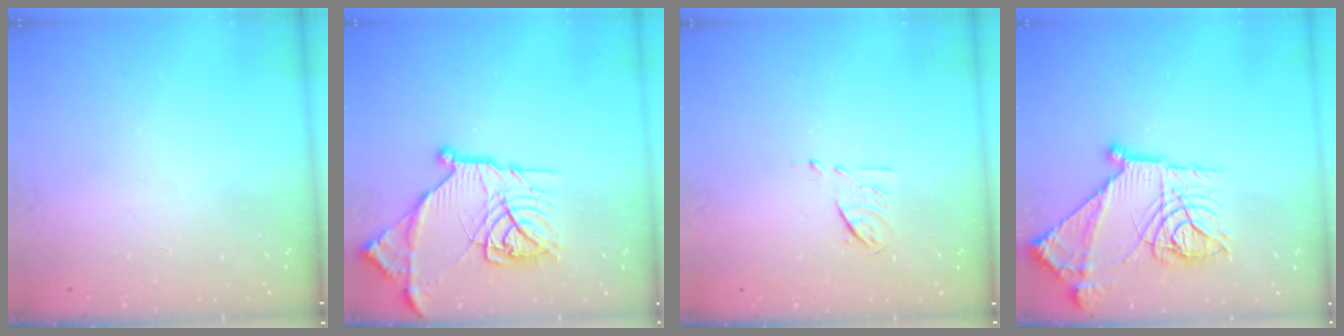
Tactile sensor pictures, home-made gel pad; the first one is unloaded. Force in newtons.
{"total": 20.3, "press": 20.2, "slide": 1.6}
{"total": 6.6, "press": 6.5, "slide": 1.1}
{"total": 22.2, "press": 22.1, "slide": 2.3}